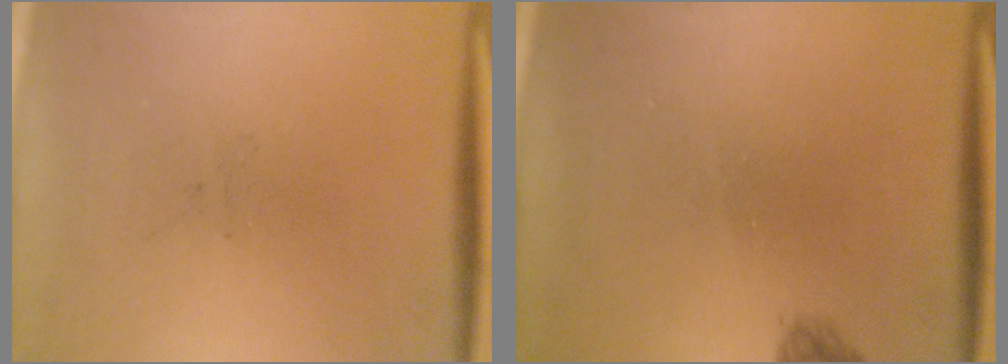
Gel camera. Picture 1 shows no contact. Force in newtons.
{"total": 0.8}